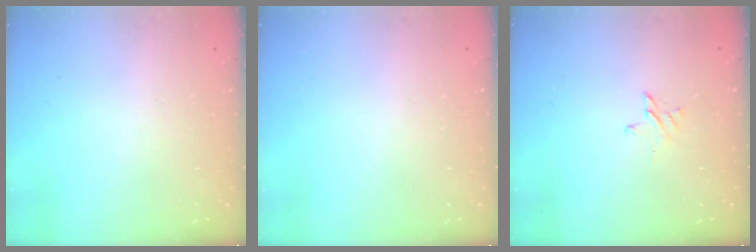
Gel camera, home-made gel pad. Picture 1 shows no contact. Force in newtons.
{"total": 0.0}
{"total": 2.6, "press": 2.6, "slide": 0.2}